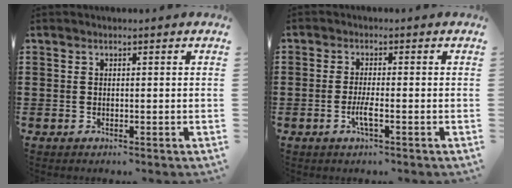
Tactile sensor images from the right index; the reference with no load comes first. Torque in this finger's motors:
{"motor_torque": [2.13, 0.01, 0.68, 0.04]}